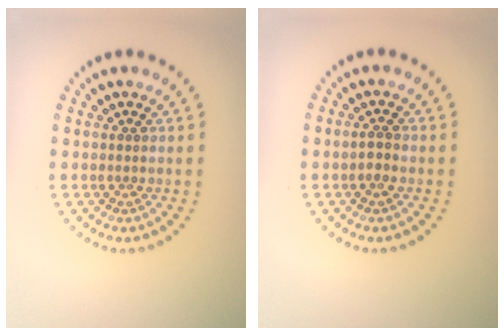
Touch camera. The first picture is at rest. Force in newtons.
{"total": 1.4, "press": 1.2, "slide": 0.6}